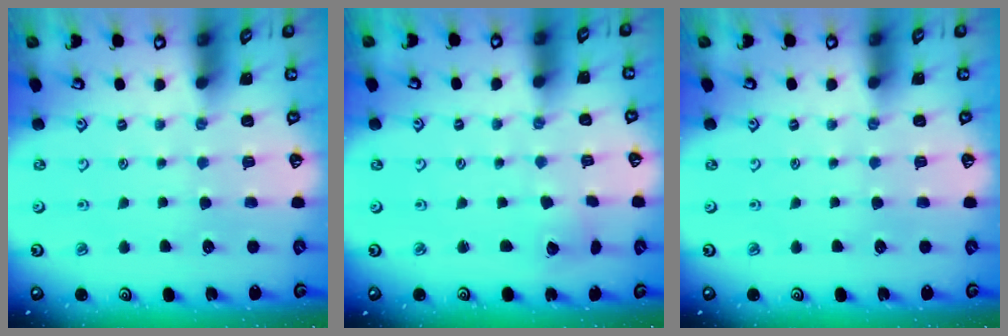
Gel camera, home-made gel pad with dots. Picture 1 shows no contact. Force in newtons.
{"total": 2.3, "press": 2.3, "slide": 0.3}
{"total": 0.0}